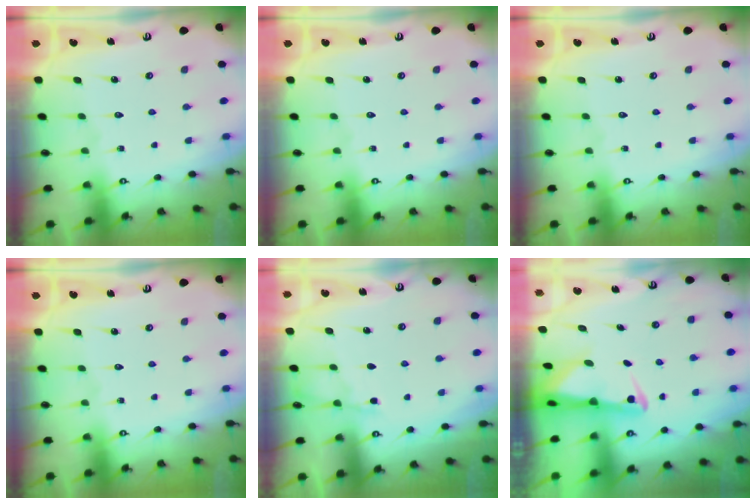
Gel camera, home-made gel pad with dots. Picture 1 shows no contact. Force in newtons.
{"total": 0.0}
{"total": 0.0}
{"total": 0.0}
{"total": 3.2, "press": 3.1, "slide": 0.5}
{"total": 2.6, "press": 2.5, "slide": 0.5}